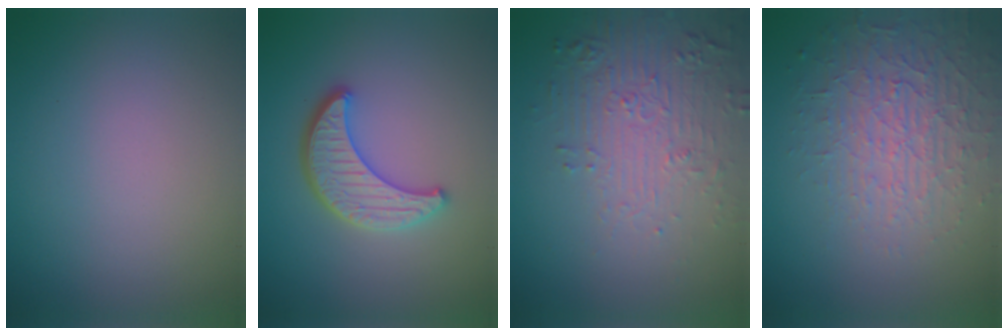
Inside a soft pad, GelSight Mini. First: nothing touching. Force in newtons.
{"total": 4.1, "press": 3.6, "slide": 1.9}
{"total": 5.6, "press": 3.8, "slide": 4.2}
{"total": 4.2, "press": 3.8, "slide": 1.7}